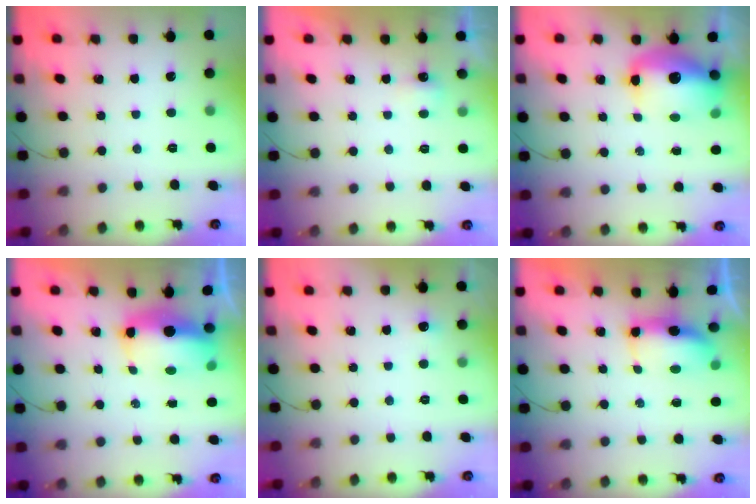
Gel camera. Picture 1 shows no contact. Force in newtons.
{"total": 2.3, "press": 2.2, "slide": 0.6}
{"total": 13.8, "press": 13.3, "slide": 3.4}
{"total": 10.1, "press": 9.8, "slide": 2.2}
{"total": 2.9, "press": 2.7, "slide": 1.0}
{"total": 6.4, "press": 6.3, "slide": 0.7}